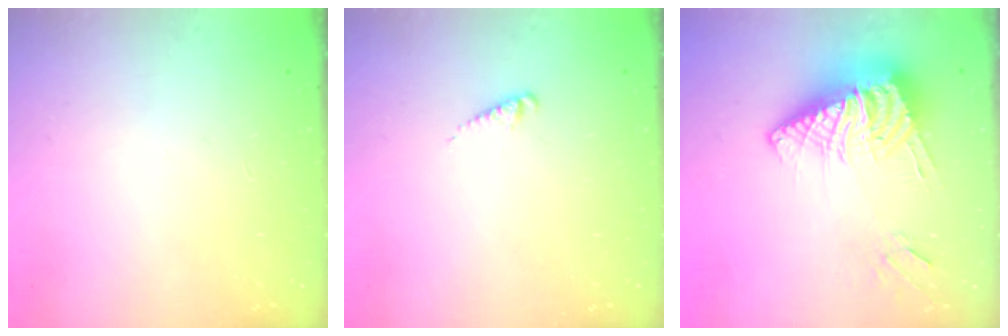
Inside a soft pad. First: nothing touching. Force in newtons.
{"total": 2.1, "press": 2.1, "slide": 0.4}
{"total": 14.2, "press": 14.1, "slide": 1.6}